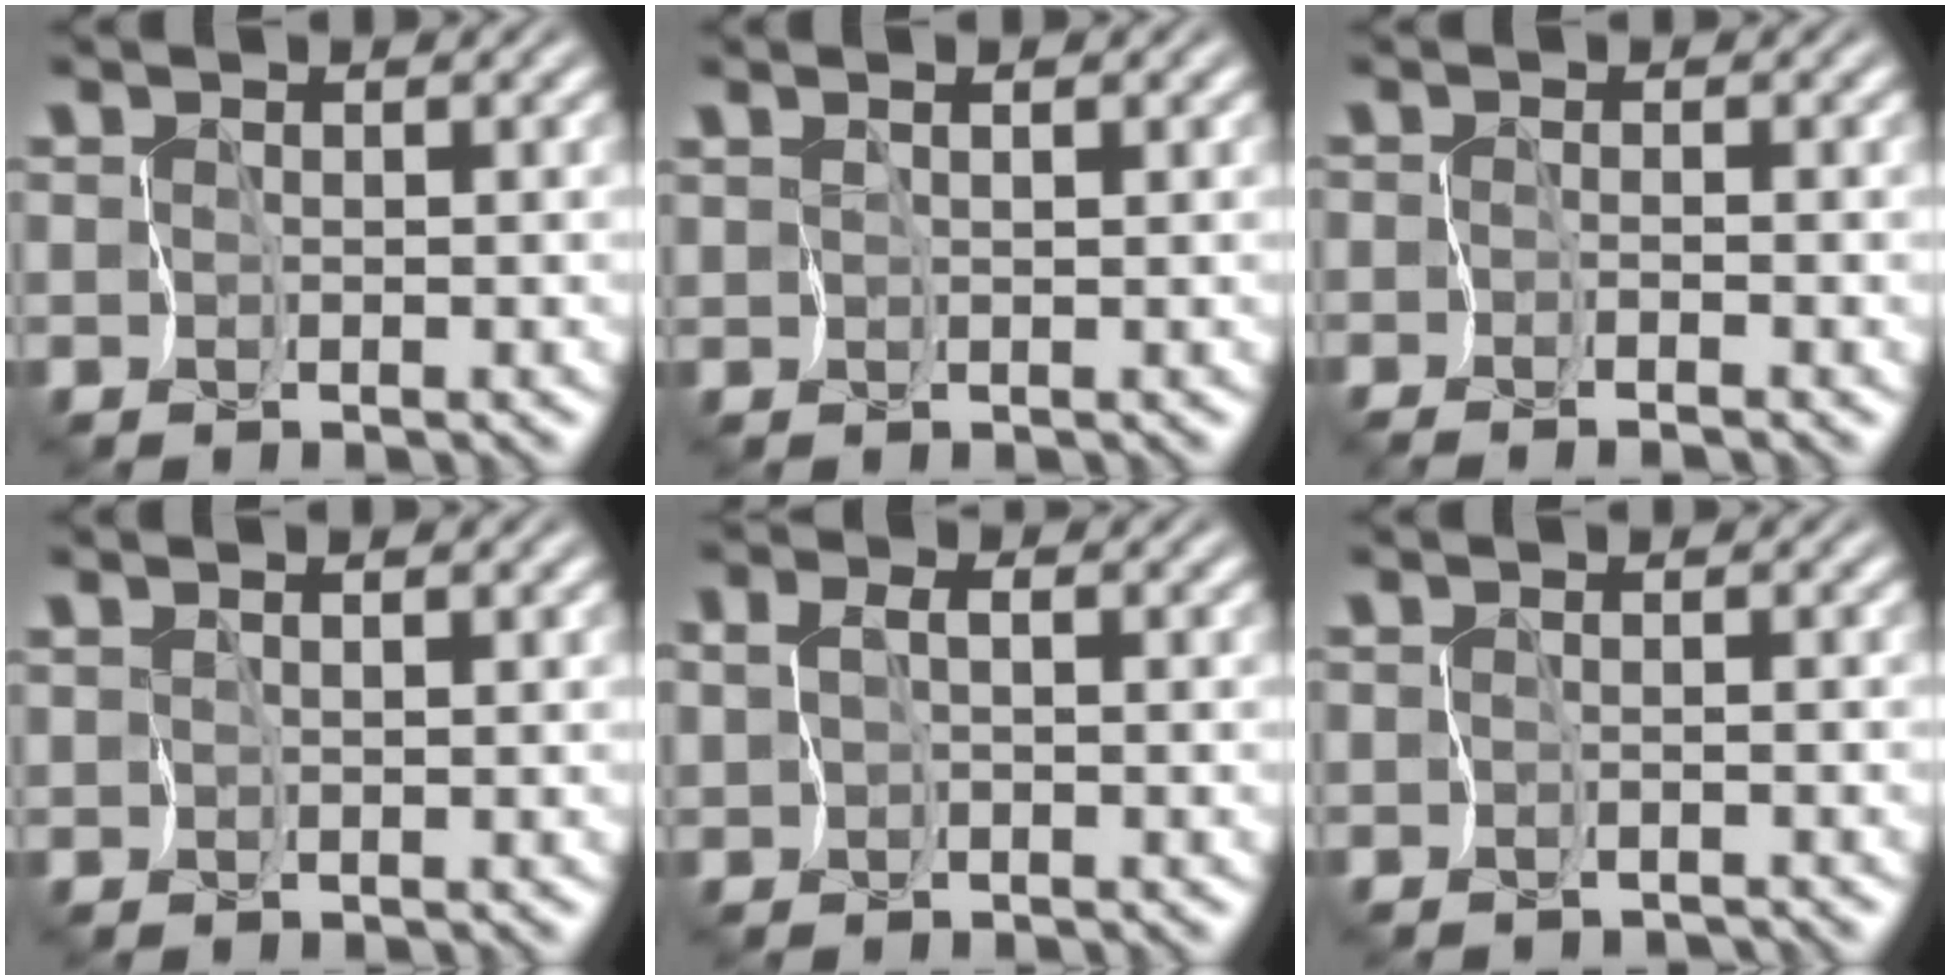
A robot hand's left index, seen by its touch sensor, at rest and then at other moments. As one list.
[{"total": 0.7, "force": [0.4, -0.4, 0.4], "torque": [-0.019, -0.002, 0.005]}, {"total": 1.2, "force": [-0.8, -0.8, 0.2], "torque": [-0.016, -0.002, -0.024]}, {"total": 0.6, "force": [0.2, -0.5, 0.1], "torque": [-0.014, -0.003, 0.000]}, {"total": 2.7, "force": [-1.0, 2.0, 1.4], "torque": [-0.018, 0.004, -0.035]}, {"total": 1.2, "force": [-1.2, 0.0, 0.0], "torque": [0.005, -0.006, -0.023]}]